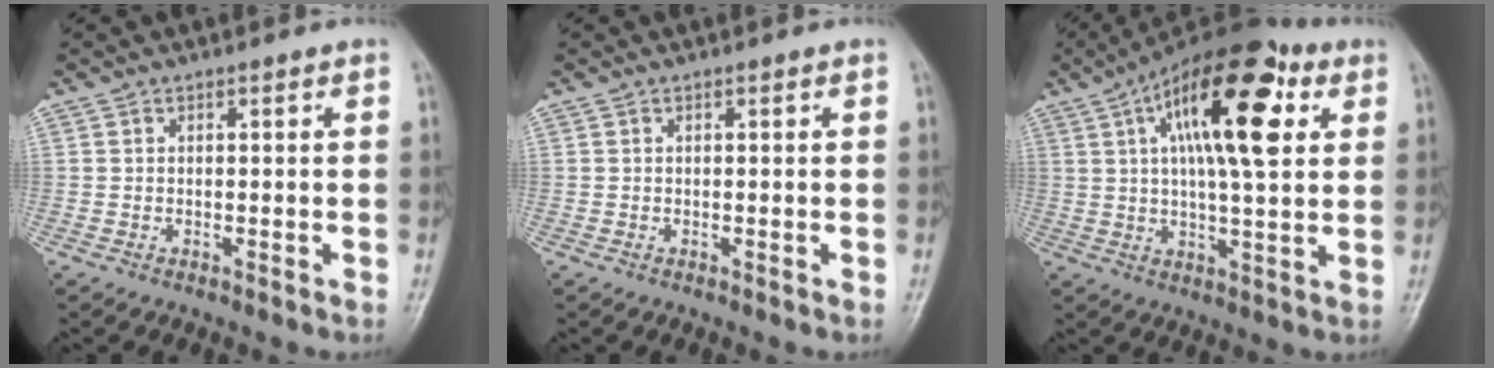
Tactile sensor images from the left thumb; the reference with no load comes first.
{"total": 0.0}
{"total": 19.8, "force": [6.6, 7.5, 17.1], "torque": [-0.257, 0.002, 0.092]}